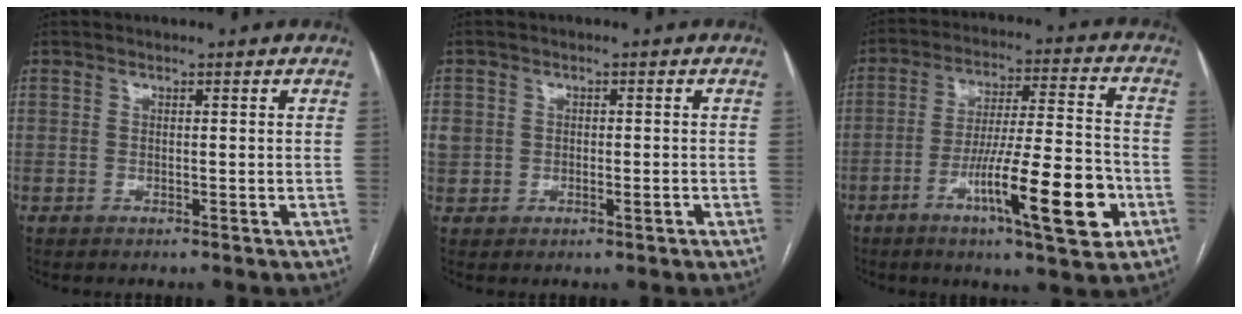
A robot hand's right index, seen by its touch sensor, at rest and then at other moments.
{"total": 3.6, "force": [-0.5, 2.9, 1.9], "torque": [-0.042, 0.015, 0.002]}
{"total": 15.7, "force": [-6.3, 1.5, 14.3], "torque": [-0.236, -0.005, -0.098]}